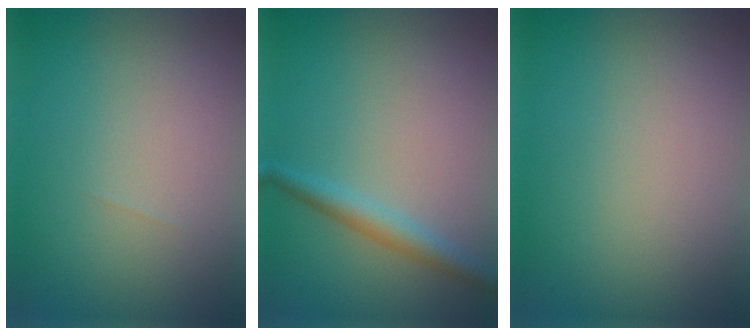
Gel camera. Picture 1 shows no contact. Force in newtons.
{"total": 2.4, "press": 2.4, "slide": 0.1}
{"total": 0.0}